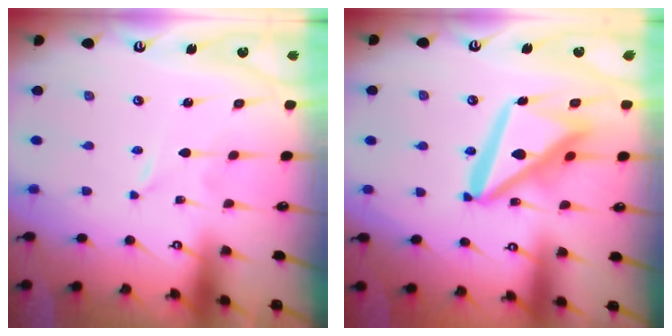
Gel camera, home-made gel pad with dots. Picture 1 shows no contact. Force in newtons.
{"total": 17.3, "press": 17.2, "slide": 2.0}